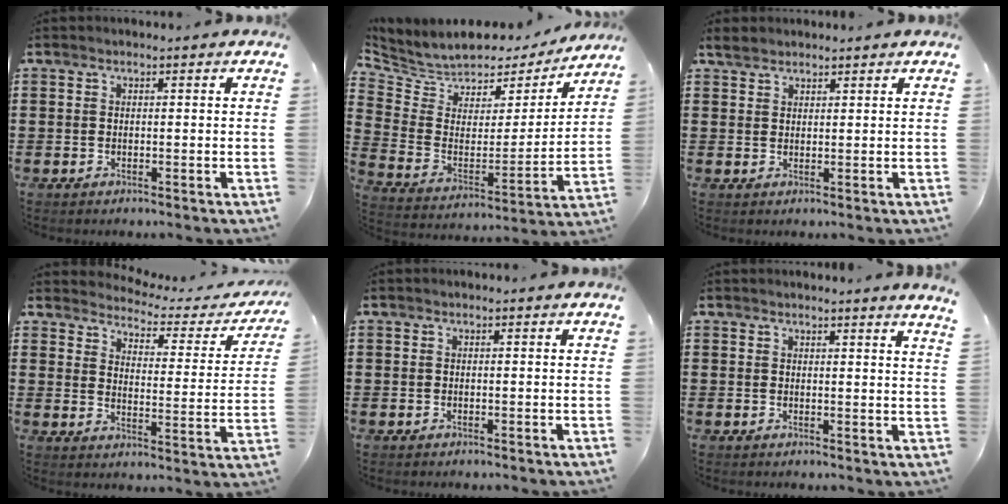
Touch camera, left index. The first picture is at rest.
{"total": 6.1, "force": [5.6, 2.6, 0.3], "torque": [-0.050, -0.046, 0.094]}
{"total": 2.0, "force": [1.8, 0.9, 0.4], "torque": [-0.013, 0.006, 0.035]}
{"total": 2.6, "force": [2.6, 0.3, 0.2], "torque": [-0.028, -0.025, 0.036]}
{"total": 0.0}
{"total": 1.8, "force": [1.6, -0.7, 0.4], "torque": [-0.010, -0.005, 0.031]}